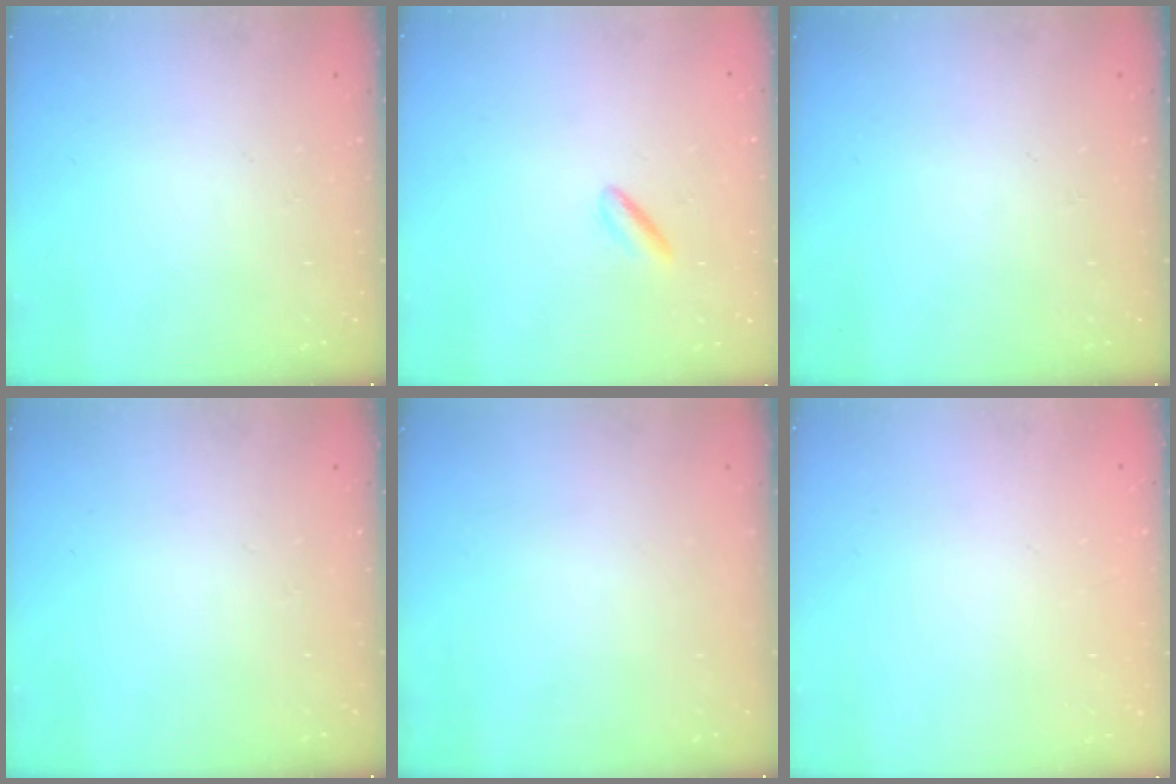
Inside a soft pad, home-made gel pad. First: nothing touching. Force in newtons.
{"total": 1.8, "press": 1.6, "slide": 0.8}
{"total": 0.0}
{"total": 0.0}
{"total": 0.0}
{"total": 2.0, "press": 2.0, "slide": 0.1}